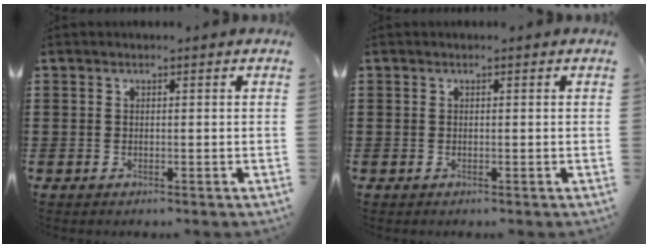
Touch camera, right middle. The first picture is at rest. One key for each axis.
{"total": 0.0}